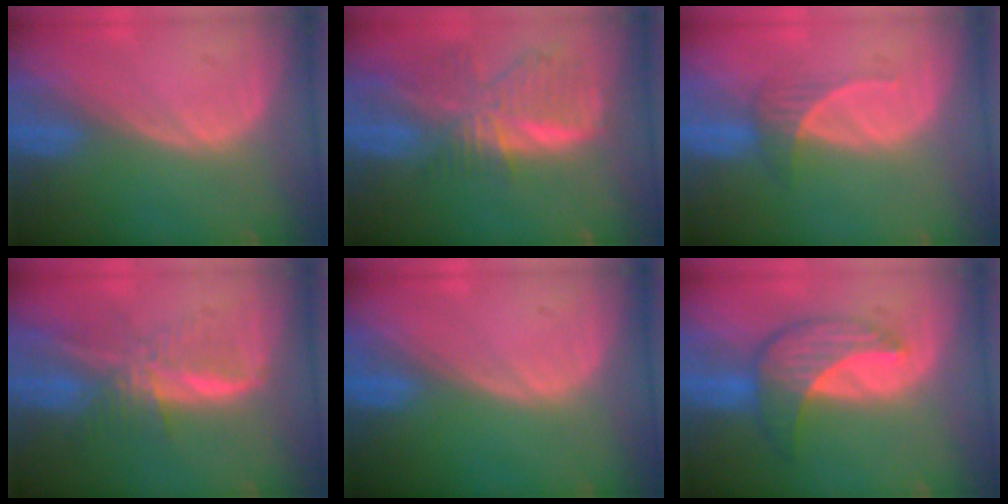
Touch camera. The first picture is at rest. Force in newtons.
{"total": 8.9, "press": 7.8, "slide": 4.4}
{"total": 2.8, "press": 2.7, "slide": 0.9}
{"total": 7.9, "press": 6.6, "slide": 4.2}
{"total": 0.0}
{"total": 7.0, "press": 7.0, "slide": 0.4}